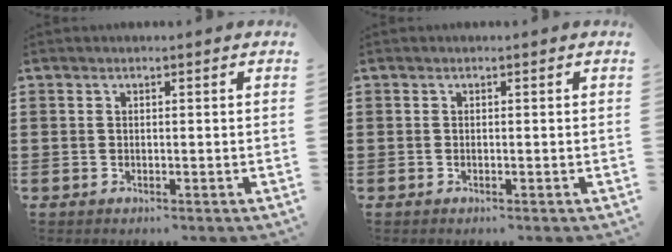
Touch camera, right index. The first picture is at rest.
{"total": 0.0}